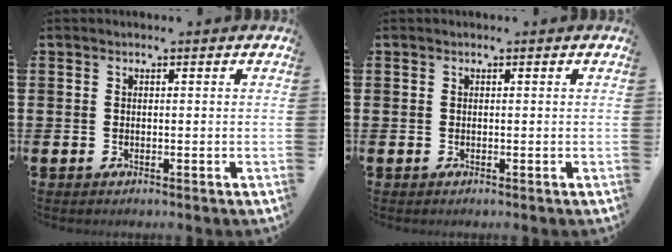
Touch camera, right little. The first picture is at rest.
{"total": 0.0}